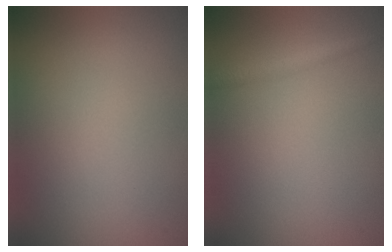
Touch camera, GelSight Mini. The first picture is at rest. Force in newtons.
{"total": 1.3, "press": 1.3, "slide": 0.1}